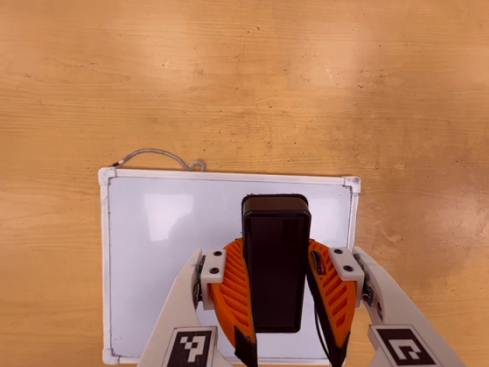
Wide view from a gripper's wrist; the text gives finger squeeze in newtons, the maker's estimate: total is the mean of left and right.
{"total": 6.6, "left": 5.6, "right": 7.5}